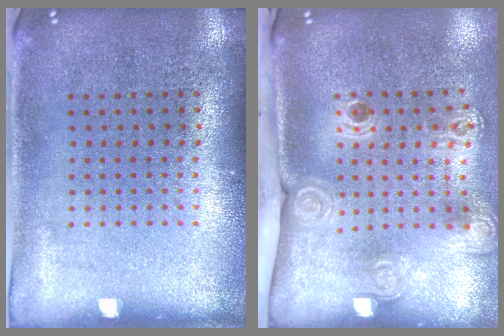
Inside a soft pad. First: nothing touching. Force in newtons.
{"total": 2.3, "press": 1.6, "slide": 1.6}